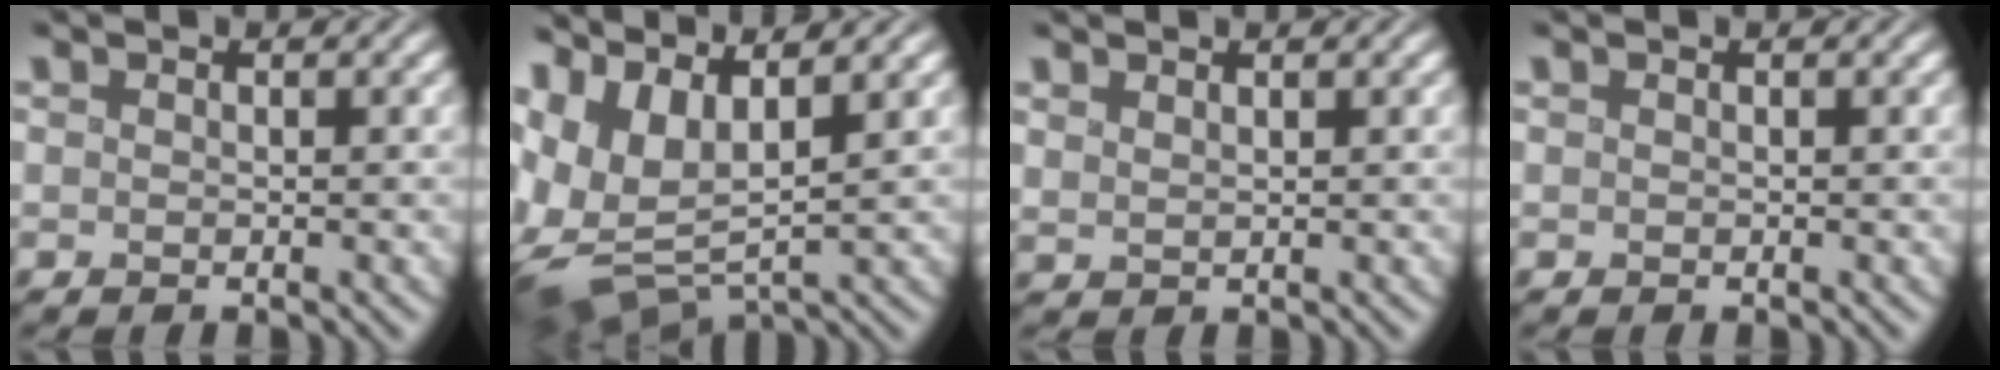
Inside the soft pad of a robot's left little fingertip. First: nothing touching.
{"total": 7.0, "force": [1.5, 3.5, 5.8], "torque": [-0.133, -0.009, 0.034]}
{"total": 0.9, "force": [0.9, 0.1, 0.2], "torque": [-0.008, 0.002, 0.023]}
{"total": 0.0}